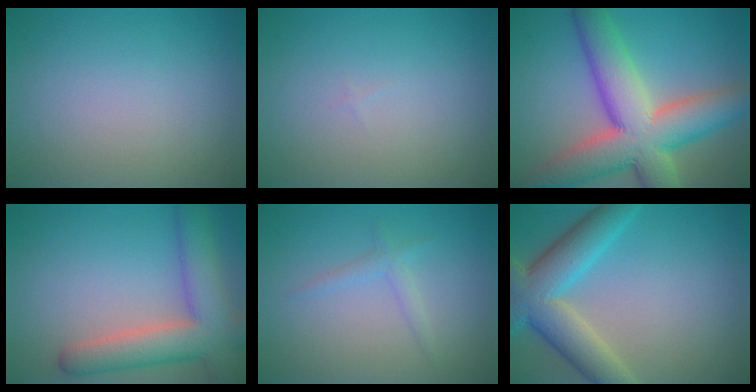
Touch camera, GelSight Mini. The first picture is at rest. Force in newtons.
{"total": 0.0}
{"total": 11.9, "press": 11.9, "slide": 0.8}
{"total": 7.5, "press": 7.4, "slide": 0.7}
{"total": 1.3, "press": 1.3, "slide": 0.1}
{"total": 7.5, "press": 7.5, "slide": 0.4}